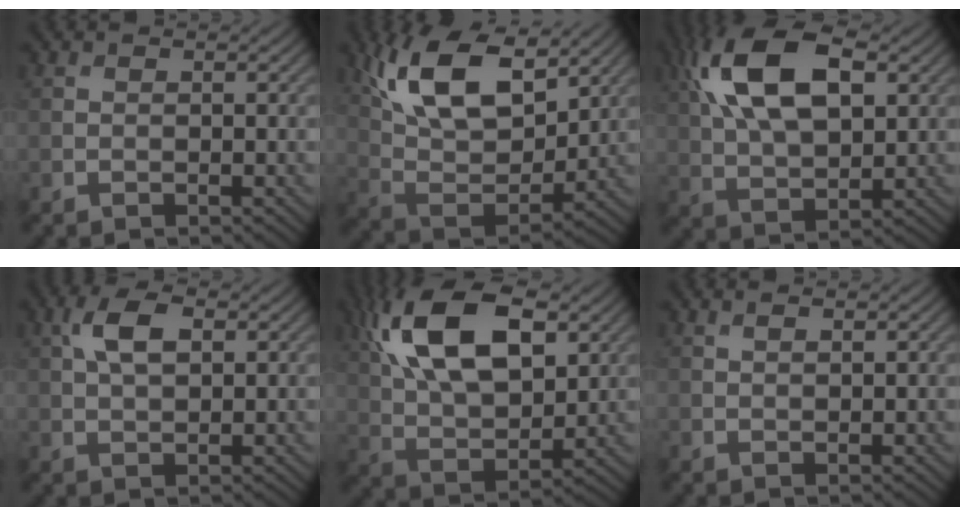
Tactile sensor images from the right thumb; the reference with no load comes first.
{"total": 14.6, "force": [7.6, 6.8, 10.4], "torque": [-0.213, 0.003, 0.134]}
{"total": 14.5, "force": [5.3, 7.3, 11.4], "torque": [-0.233, 0.018, 0.091]}
{"total": 5.1, "force": [1.7, 2.5, 4.1], "torque": [-0.092, 0.007, 0.029]}
{"total": 15.8, "force": [6.4, 8.0, 12.0], "torque": [-0.257, 0.017, 0.116]}
{"total": 1.0, "force": [0.7, 0.2, 0.7], "torque": [-0.017, 0.002, 0.015]}